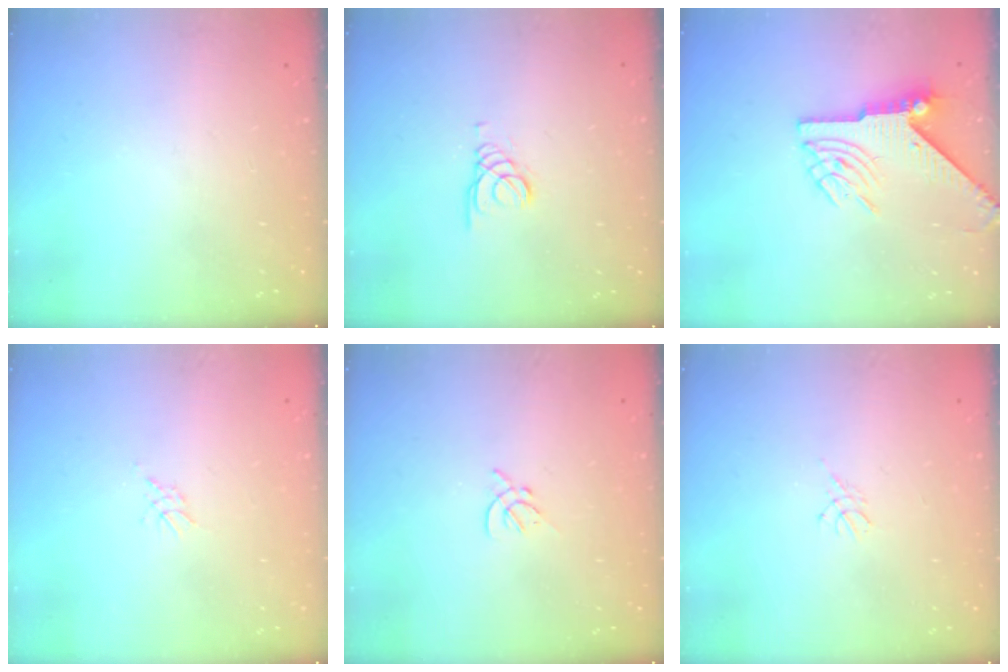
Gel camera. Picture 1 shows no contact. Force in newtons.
{"total": 1.3, "press": 1.3, "slide": 0.1}
{"total": 8.2, "press": 8.2, "slide": 0.9}
{"total": 2.1, "press": 2.1, "slide": 0.5}
{"total": 2.2, "press": 2.1, "slide": 0.6}
{"total": 3.0, "press": 2.9, "slide": 0.6}